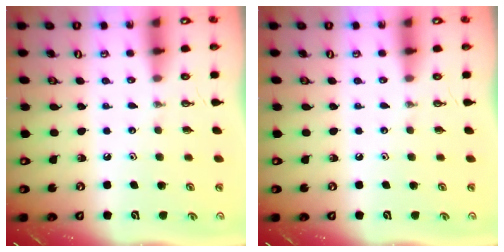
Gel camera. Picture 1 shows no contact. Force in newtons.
{"total": 0.0}